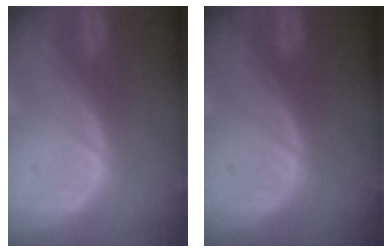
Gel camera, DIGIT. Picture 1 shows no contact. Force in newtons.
{"total": 0.0}